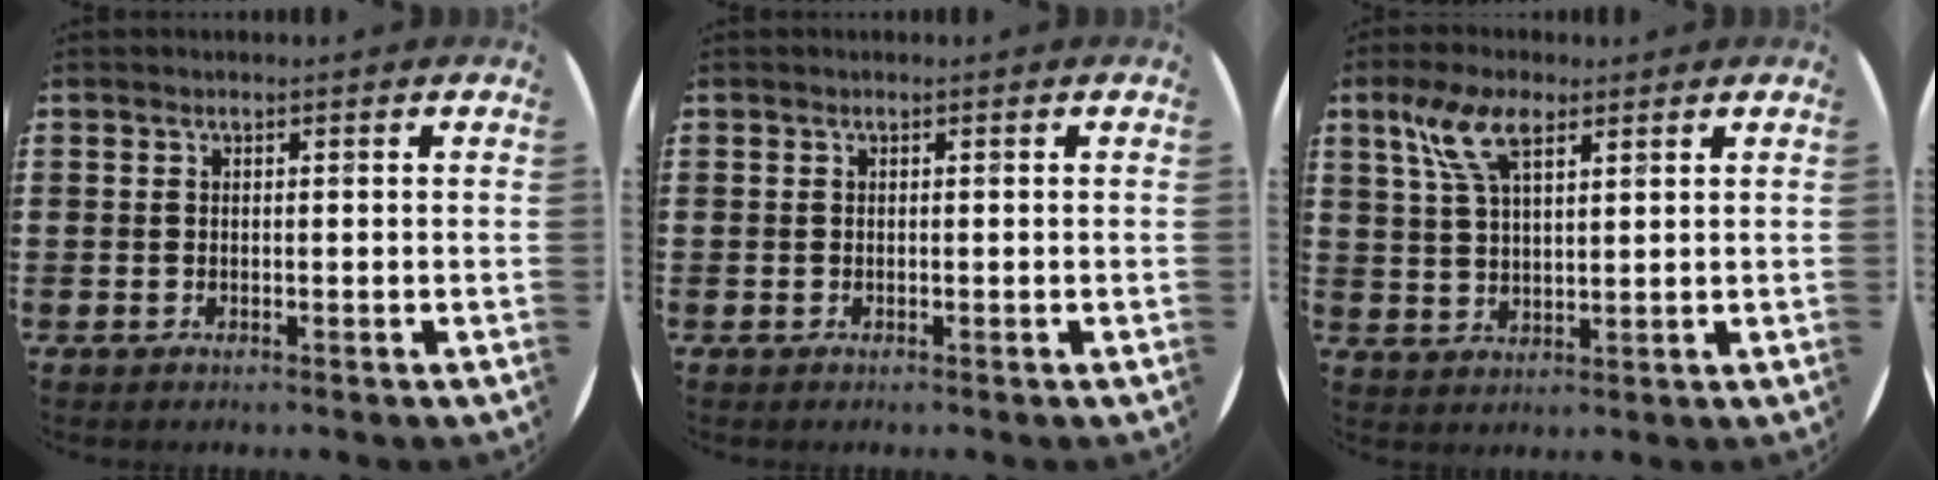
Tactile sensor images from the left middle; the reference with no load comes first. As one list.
[{"total": 0.0}, {"total": 6.8, "force": [4.0, 2.7, 4.8], "torque": [-0.107, 0.010, 0.071]}]